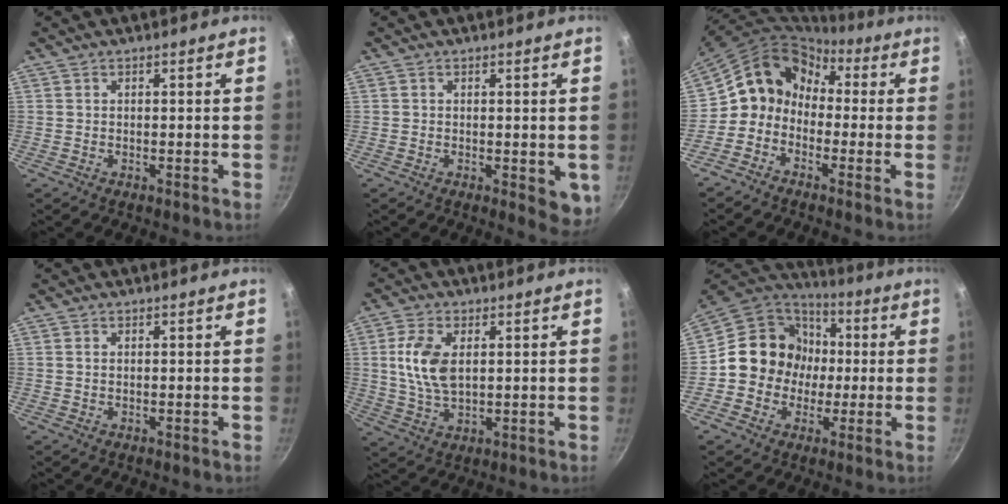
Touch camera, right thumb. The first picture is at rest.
{"total": 4.7, "force": [-0.5, 2.5, 4.0], "torque": [-0.042, -0.007, -0.004]}
{"total": 10.6, "force": [-0.8, 9.4, 4.9], "torque": [-0.059, 0.048, -0.046]}
{"total": 0.6, "force": [0.1, 0.4, 0.4], "torque": [-0.007, 0.002, 0.001]}
{"total": 9.2, "force": [1.7, 5.2, 7.5], "torque": [-0.144, -0.005, 0.033]}
{"total": 15.4, "force": [-0.3, 14.2, 5.9], "torque": [-0.056, 0.034, -0.018]}